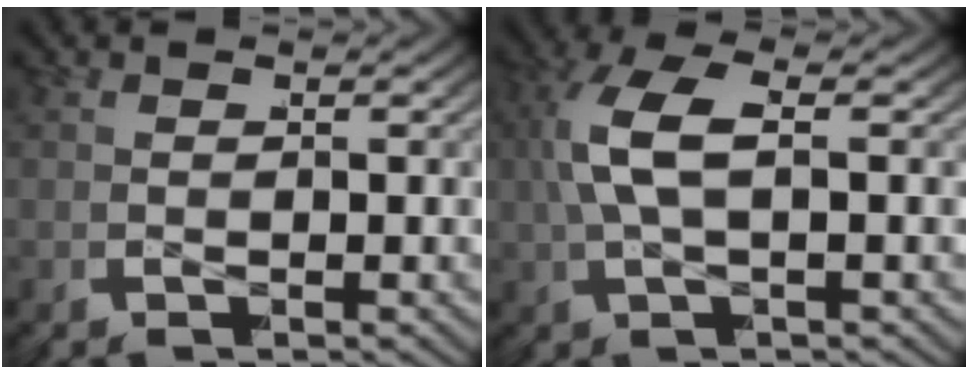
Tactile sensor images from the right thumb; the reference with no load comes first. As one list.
[{"total": 5.4, "force": [0.8, 2.4, 4.8], "torque": [-0.115, 0.005, 0.014]}]